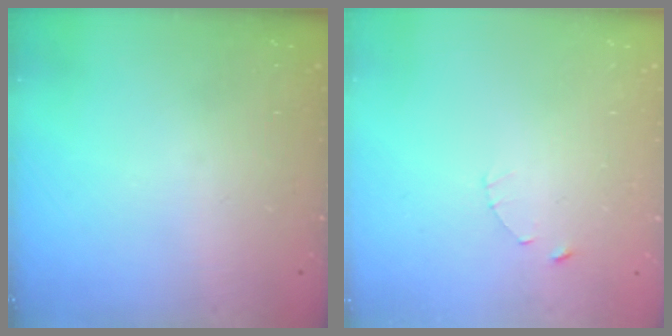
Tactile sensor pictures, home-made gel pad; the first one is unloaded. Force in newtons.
{"total": 1.2, "press": 1.1, "slide": 0.2}